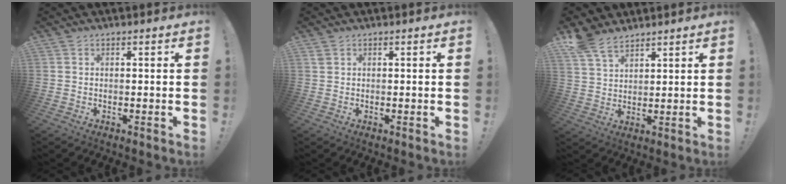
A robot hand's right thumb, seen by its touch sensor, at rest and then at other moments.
{"total": 1.2, "force": [0.7, 0.7, 0.7], "torque": [-0.017, 0.003, 0.015]}
{"total": 9.1, "force": [7.0, 4.5, 3.7], "torque": [-0.079, -0.033, 0.141]}